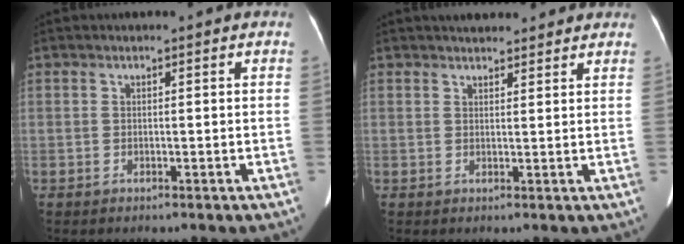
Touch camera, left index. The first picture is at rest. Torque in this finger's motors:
{"motor_torque": [0.05, -0.18, 0.02, 0.04]}